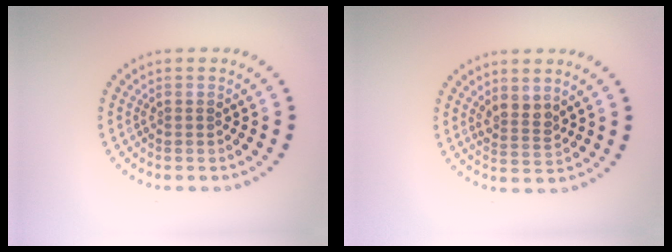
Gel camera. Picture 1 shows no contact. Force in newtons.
{"total": 2.0, "press": 1.7, "slide": 1.2}